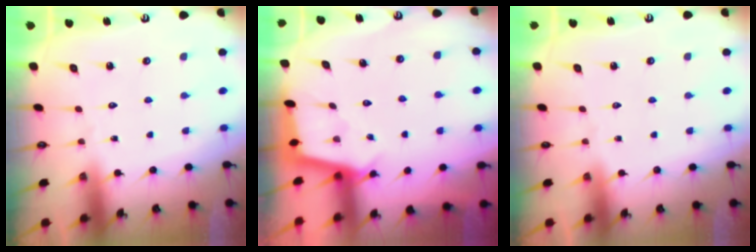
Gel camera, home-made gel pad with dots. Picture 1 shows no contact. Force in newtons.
{"total": 2.9, "press": 2.9, "slide": 0.3}
{"total": 0.0}